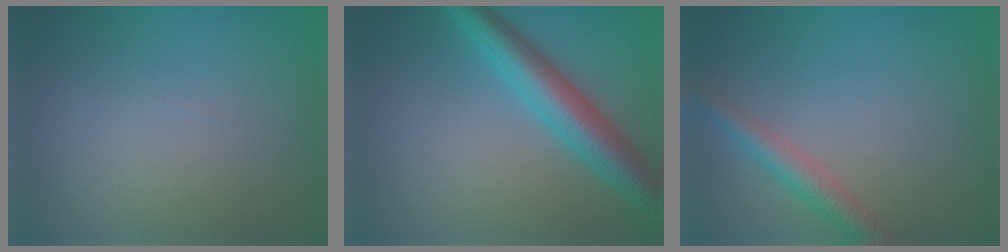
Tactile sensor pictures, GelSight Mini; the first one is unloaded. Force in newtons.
{"total": 5.6, "press": 5.6, "slide": 0.2}
{"total": 2.8, "press": 2.8, "slide": 0.1}